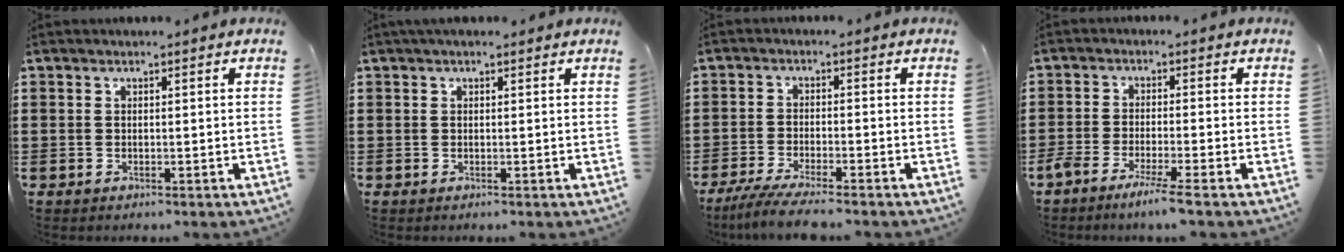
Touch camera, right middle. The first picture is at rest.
{"total": 0.8, "force": [0.6, 0.2, 0.5], "torque": [-0.011, 0.003, 0.010]}
{"total": 4.6, "force": [-4.0, -0.2, 2.3], "torque": [-0.060, -0.021, -0.079]}
{"total": 3.9, "force": [-3.1, -0.2, 2.5], "torque": [-0.054, -0.012, -0.058]}